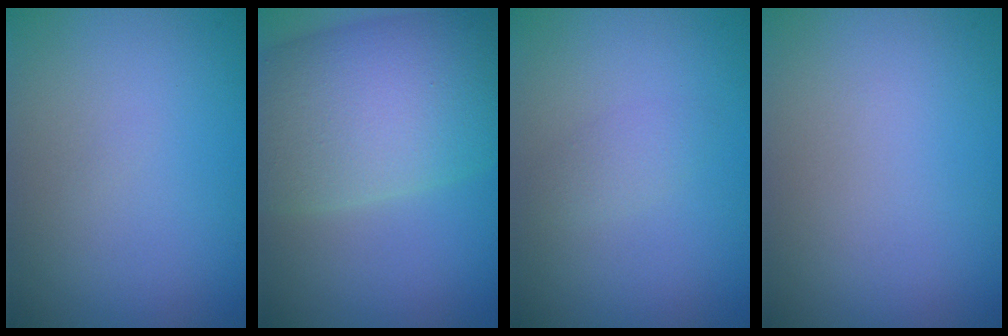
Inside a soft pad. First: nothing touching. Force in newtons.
{"total": 13.0, "press": 13.0, "slide": 0.6}
{"total": 1.3, "press": 1.3, "slide": 0.0}
{"total": 0.0}